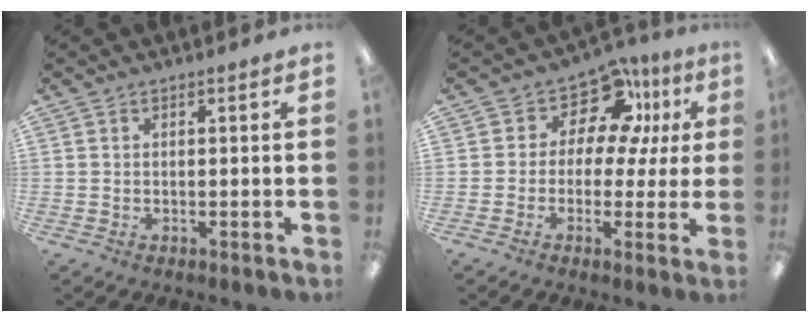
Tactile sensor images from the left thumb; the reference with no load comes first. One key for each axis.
{"total": 10.9, "fx": 6.4, "fy": 6.8, "fz": 5.6, "tx": -0.093, "ty": -0.044, "tz": 0.119}